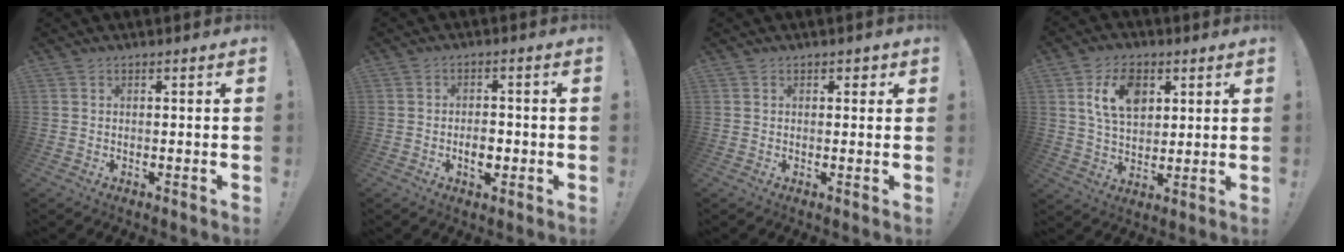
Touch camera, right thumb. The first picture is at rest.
{"total": 4.9, "force": [-1.5, 3.0, 3.6], "torque": [-0.051, 0.003, -0.028]}
{"total": 1.3, "force": [0.5, 1.0, 0.6], "torque": [0.002, -0.002, 0.005]}
{"total": 12.1, "force": [4.8, 8.0, 7.8], "torque": [-0.135, -0.004, 0.088]}